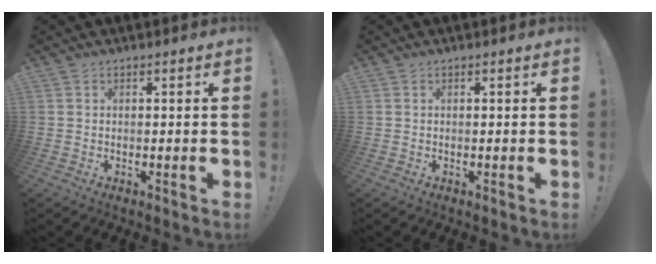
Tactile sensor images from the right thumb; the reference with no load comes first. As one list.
[{"total": 0.0}]